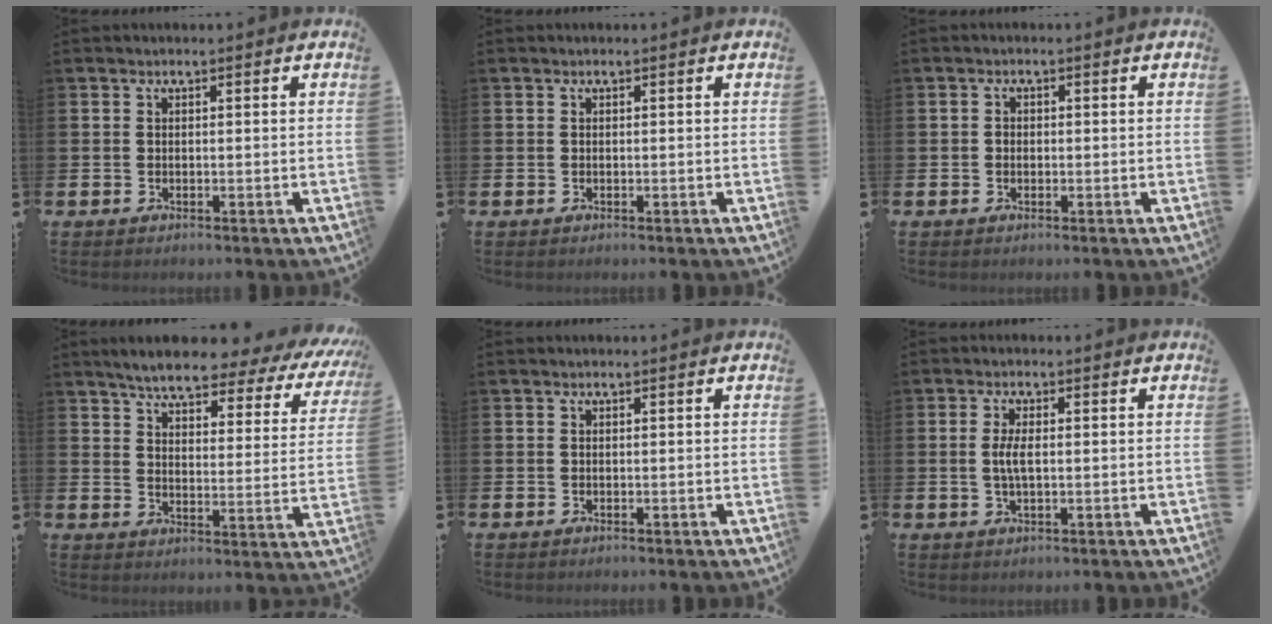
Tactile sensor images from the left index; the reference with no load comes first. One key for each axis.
{"total": 0.0}
{"total": 1.1, "fx": -0.3, "fy": 0.9, "fz": 0.4, "tx": -0.004, "ty": 0.006, "tz": -0.009}
{"total": 6.3, "fx": 5.6, "fy": 1.1, "fz": 2.8, "tx": -0.072, "ty": -0.039, "tz": 0.088}
{"total": 0.0}
{"total": 3.1, "fx": 0.2, "fy": 1.1, "fz": 2.9, "tx": -0.060, "ty": 0.000, "tz": -0.003}